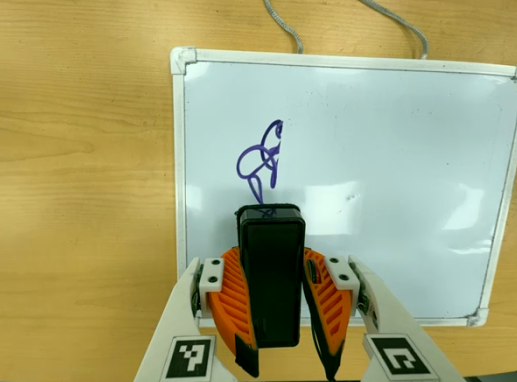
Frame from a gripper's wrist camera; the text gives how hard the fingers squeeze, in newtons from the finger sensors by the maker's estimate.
{"total": 9.9, "left": 8.2, "right": 11.5}